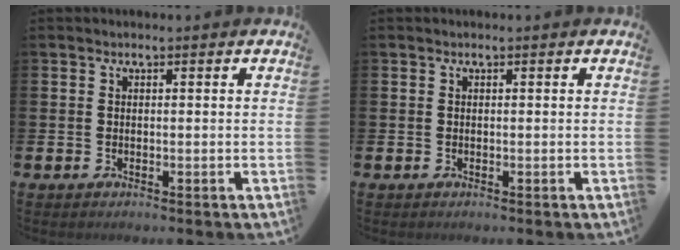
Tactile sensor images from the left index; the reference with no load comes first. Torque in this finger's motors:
{"motor_torque": [-0.03, 0.03, 0.04, -0.01]}